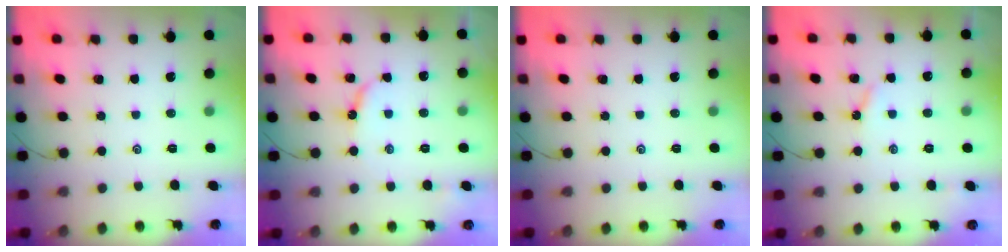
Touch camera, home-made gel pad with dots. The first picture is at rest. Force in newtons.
{"total": 5.2, "press": 5.1, "slide": 0.6}
{"total": 0.0}
{"total": 2.5, "press": 2.4, "slide": 0.4}